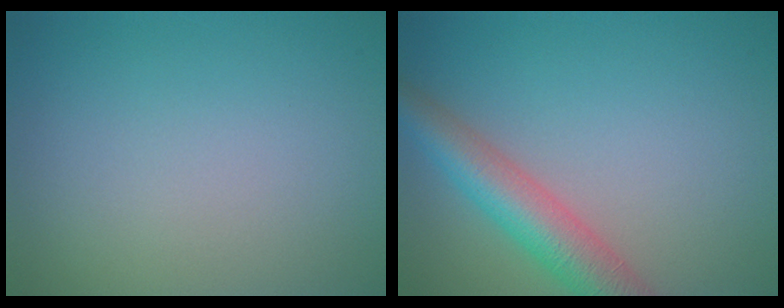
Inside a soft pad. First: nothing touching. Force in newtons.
{"total": 5.4, "press": 5.4, "slide": 0.3}